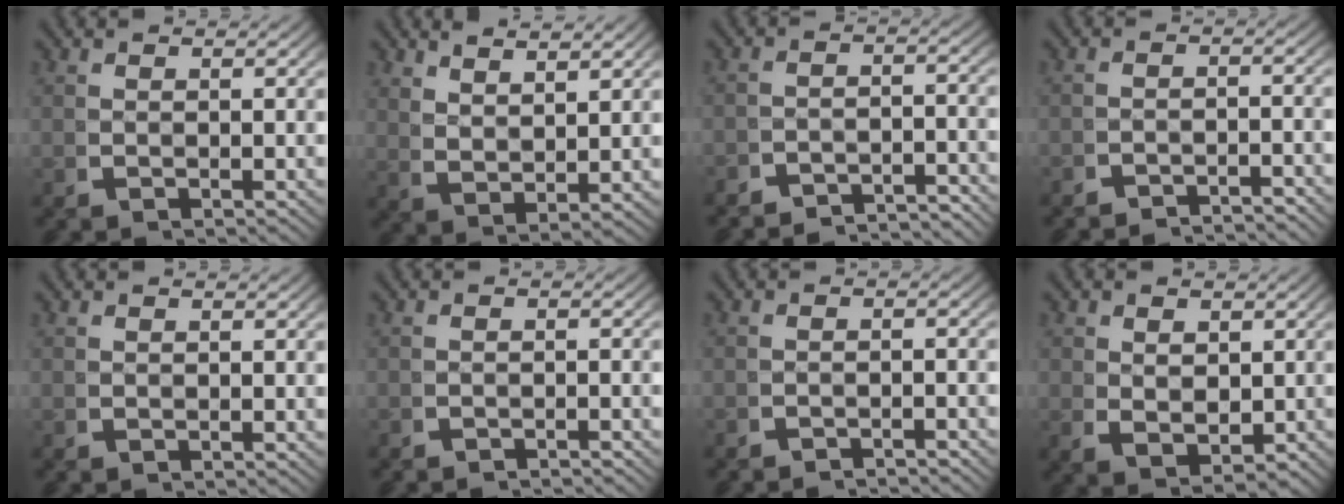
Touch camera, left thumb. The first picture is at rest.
{"total": 3.5, "force": [2.4, 1.5, 2.1], "torque": [-0.039, -0.008, 0.051]}
{"total": 5.8, "force": [-5.6, 1.1, 1.0], "torque": [0.005, -0.013, -0.097]}
{"total": 3.7, "force": [-3.6, 0.4, 0.2], "torque": [0.008, -0.007, -0.068]}
{"total": 0.0}
{"total": 1.7, "force": [-1.7, 0.2, 0.1], "torque": [0.002, 0.002, -0.035]}
{"total": 2.6, "force": [-2.6, 0.3, 0.1], "torque": [0.004, -0.003, -0.049]}
{"total": 3.5, "force": [-0.2, 2.6, 2.2], "torque": [-0.040, -0.023, 0.012]}